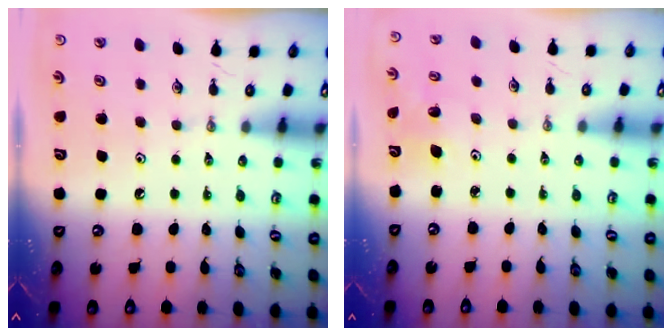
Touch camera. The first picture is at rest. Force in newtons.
{"total": 2.8, "press": 2.5, "slide": 1.3}